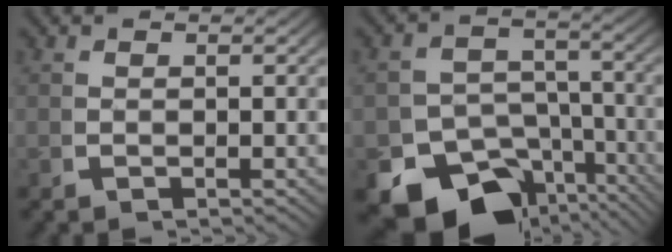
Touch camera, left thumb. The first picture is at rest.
{"total": 15.5, "force": [-8.7, 10.6, 7.1], "torque": [-0.132, -0.072, -0.122]}